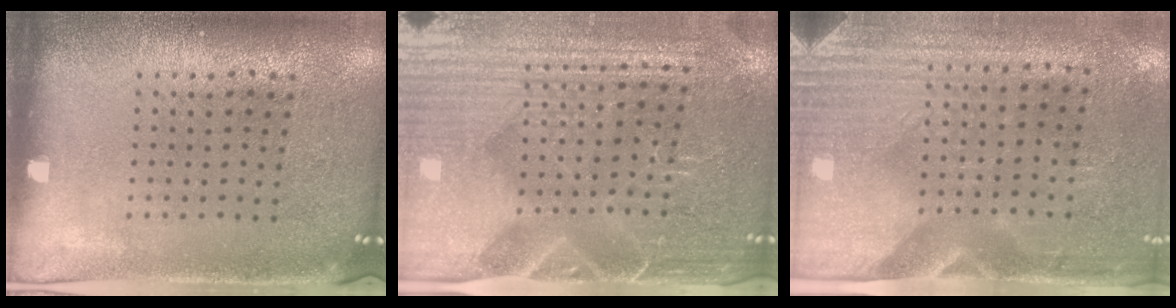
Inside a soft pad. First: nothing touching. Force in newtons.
{"total": 4.7, "press": 4.5, "slide": 1.5}
{"total": 2.9, "press": 2.6, "slide": 1.5}